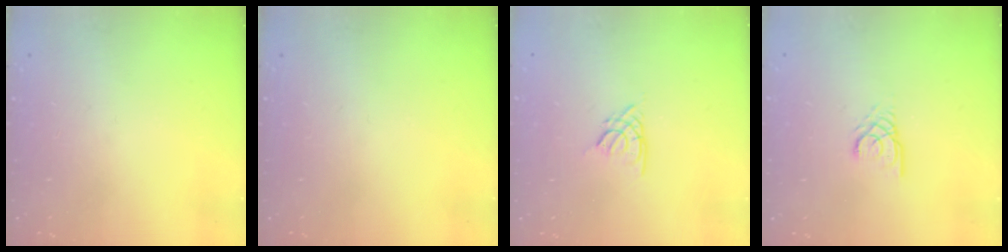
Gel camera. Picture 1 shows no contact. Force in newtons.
{"total": 0.0}
{"total": 2.2, "press": 2.1, "slide": 0.5}
{"total": 2.9, "press": 2.9, "slide": 0.2}